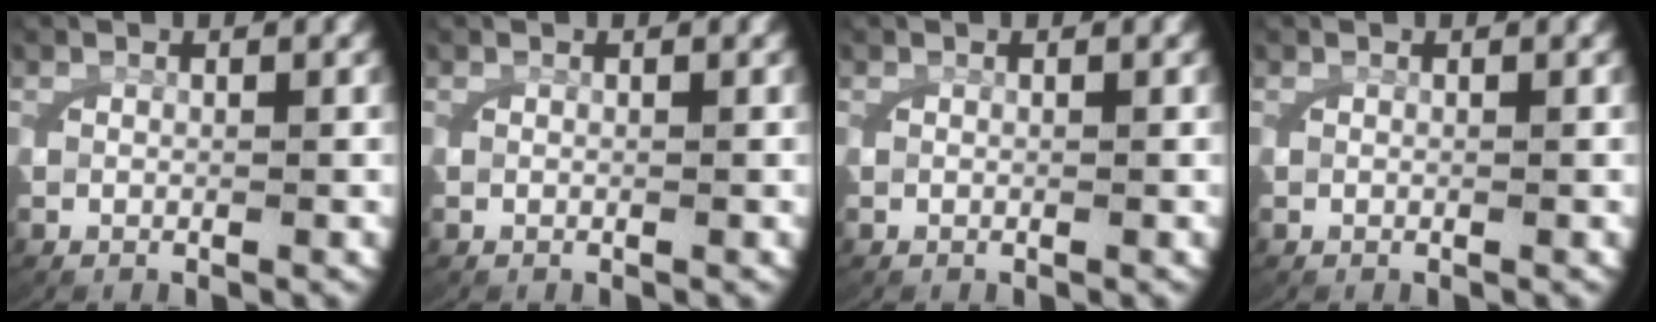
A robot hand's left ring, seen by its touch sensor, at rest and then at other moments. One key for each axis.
{"total": 0.0}
{"total": 0.0}
{"total": 0.0}